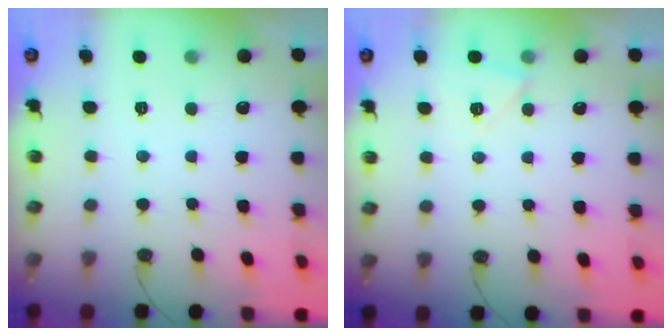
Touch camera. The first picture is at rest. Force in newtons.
{"total": 4.5, "press": 4.3, "slide": 1.0}